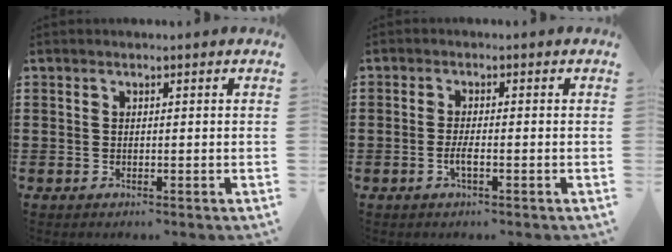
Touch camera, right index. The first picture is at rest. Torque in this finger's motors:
{"motor_torque": [0.95, 0.90, 0.21, 0.07]}